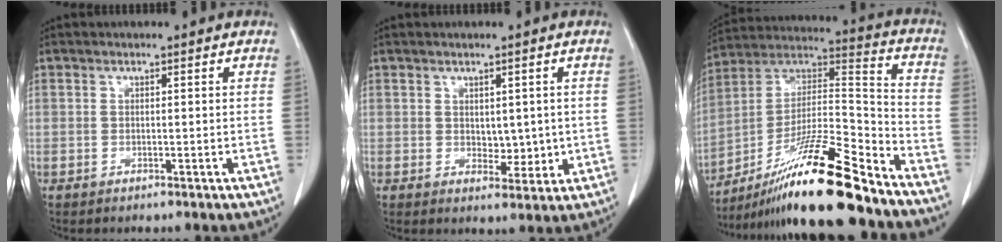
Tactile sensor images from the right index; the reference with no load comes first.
{"total": 3.7, "force": [0.3, 2.2, 3.0], "torque": [-0.036, -0.006, 0.013]}
{"total": 20.9, "force": [-15.6, 0.5, 13.9], "torque": [-0.243, -0.005, -0.275]}